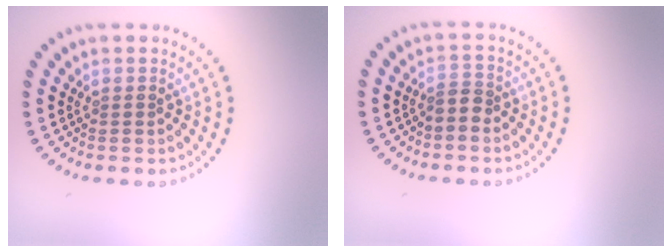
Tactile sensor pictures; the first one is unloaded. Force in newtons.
{"total": 1.7, "press": 1.4, "slide": 1.1}